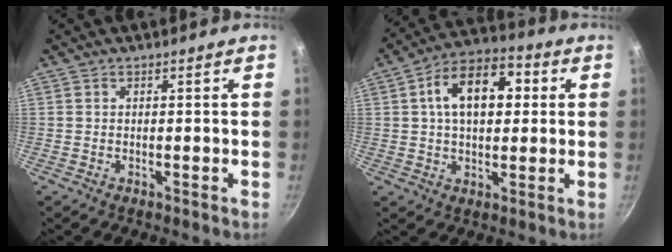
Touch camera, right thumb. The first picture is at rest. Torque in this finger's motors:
{"motor_torque": [-0.53, 1.57, 1.17, 0.22, 0.17]}